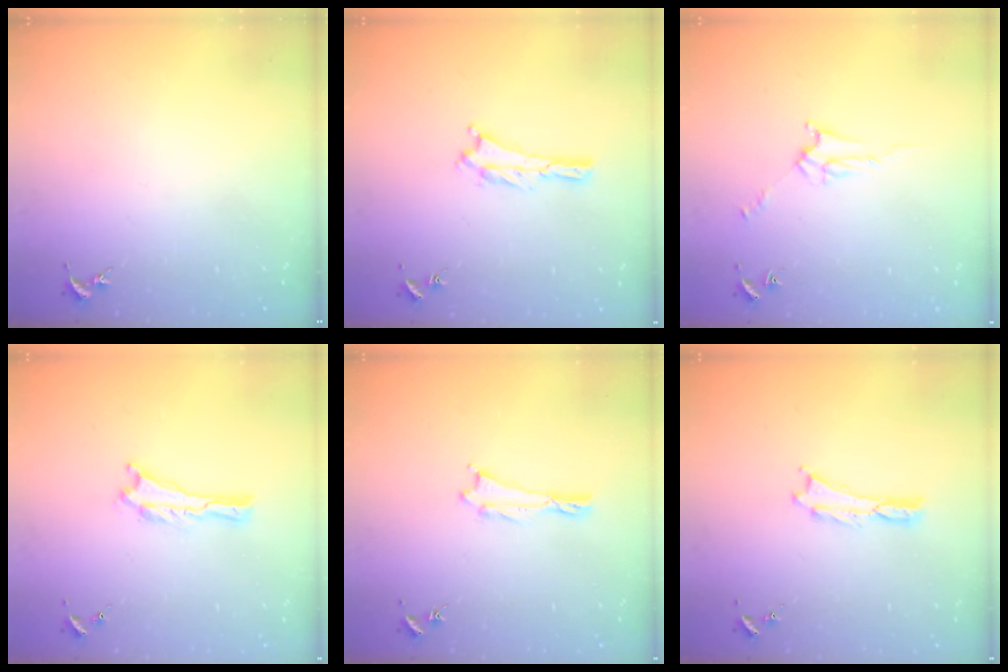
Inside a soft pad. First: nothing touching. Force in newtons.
{"total": 1.2, "press": 1.1, "slide": 0.2}
{"total": 3.5, "press": 3.5, "slide": 0.3}
{"total": 0.0}
{"total": 0.5, "press": 0.5, "slide": 0.2}
{"total": 0.0}